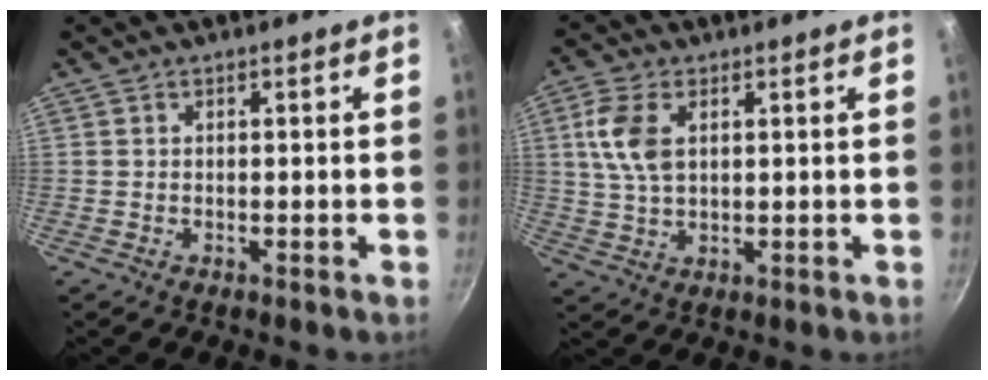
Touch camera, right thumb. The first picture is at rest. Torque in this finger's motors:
{"motor_torque": [-0.75, 1.13, 1.09, 0.27, 0.14]}